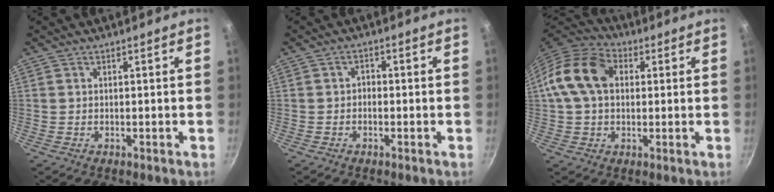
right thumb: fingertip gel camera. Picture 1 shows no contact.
{"total": 1.5, "force": [-0.6, 1.1, 0.8], "torque": [-0.010, 0.009, -0.012]}
{"total": 13.5, "force": [2.3, 9.7, 9.1], "torque": [-0.147, 0.024, 0.023]}